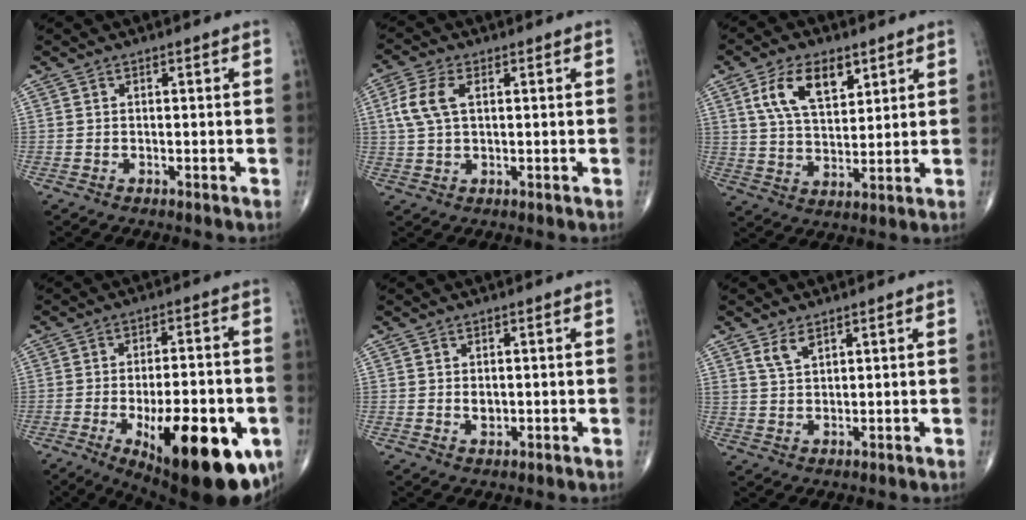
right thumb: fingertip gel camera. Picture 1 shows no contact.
{"total": 6.6, "force": [1.6, 3.5, 5.3], "torque": [-0.130, 0.013, 0.031]}
{"total": 11.0, "force": [5.2, 5.8, 7.9], "torque": [-0.127, -0.017, 0.101]}
{"total": 24.0, "force": [-8.5, 9.2, 20.5], "torque": [-0.243, 0.003, -0.102]}
{"total": 1.8, "force": [0.2, 1.3, 1.2], "torque": [-0.013, -0.003, 0.007]}
{"total": 3.3, "force": [2.2, 1.6, 2.0], "torque": [-0.033, -0.011, 0.048]}